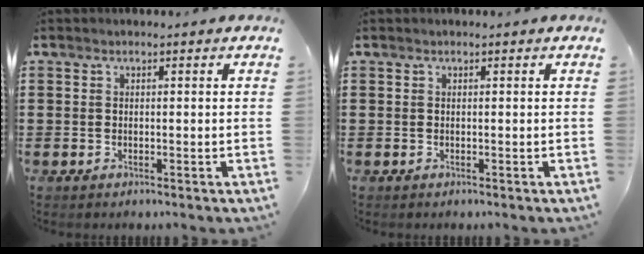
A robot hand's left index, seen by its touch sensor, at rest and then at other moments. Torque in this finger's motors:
{"motor_torque": [-0.07, -0.06, -0.03, -0.01]}